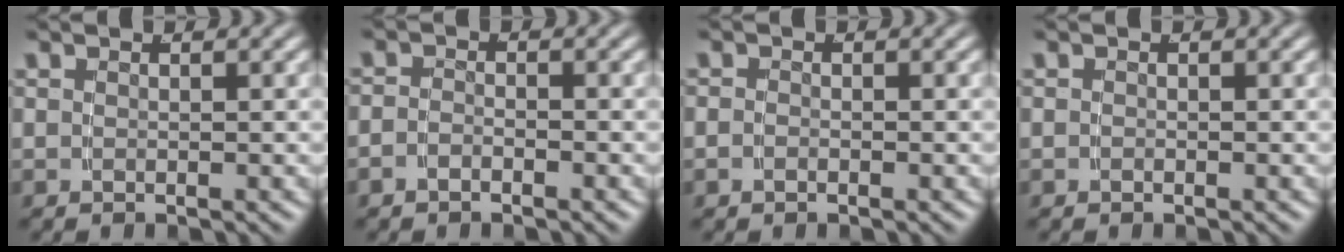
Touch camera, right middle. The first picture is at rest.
{"total": 1.5, "force": [-1.2, 0.7, 0.3], "torque": [-0.007, -0.005, -0.024]}
{"total": 0.7, "force": [-0.5, 0.5, 0.3], "torque": [-0.008, -0.001, -0.011]}
{"total": 0.0}